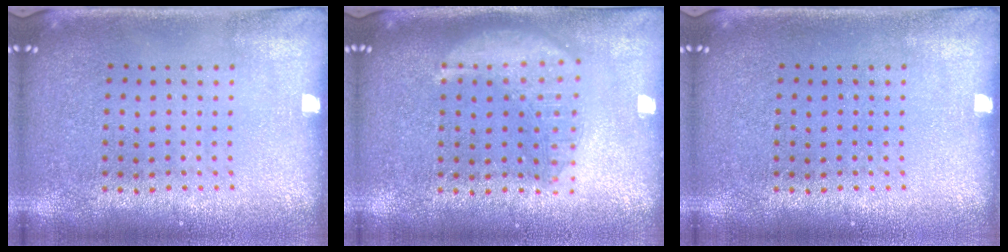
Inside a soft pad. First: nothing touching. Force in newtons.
{"total": 2.8, "press": 2.8, "slide": 0.3}
{"total": 0.0}